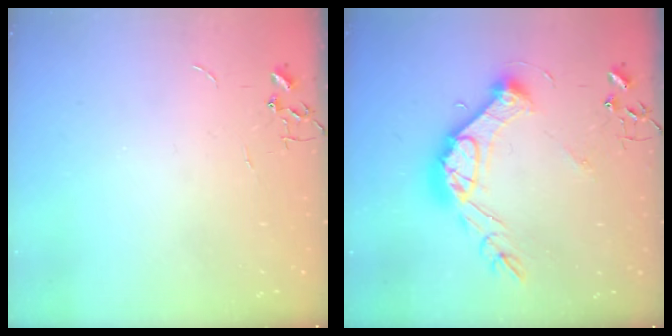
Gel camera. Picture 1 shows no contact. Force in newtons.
{"total": 17.8, "press": 17.8, "slide": 1.4}